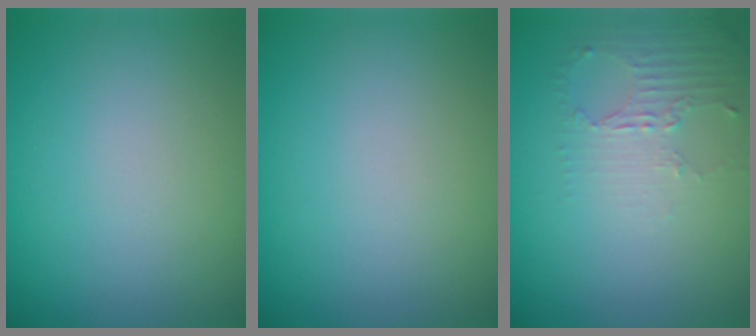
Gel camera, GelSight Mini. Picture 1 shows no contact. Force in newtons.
{"total": 0.0}
{"total": 2.3, "press": 1.8, "slide": 1.6}